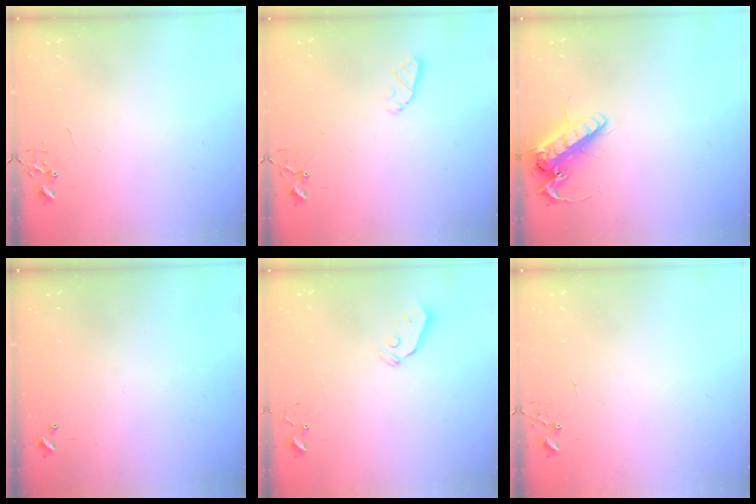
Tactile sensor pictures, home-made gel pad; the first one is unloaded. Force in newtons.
{"total": 4.4, "press": 4.4, "slide": 0.6}
{"total": 14.6, "press": 14.4, "slide": 2.6}
{"total": 0.0}
{"total": 4.9, "press": 4.8, "slide": 0.9}
{"total": 3.8, "press": 3.8, "slide": 0.5}